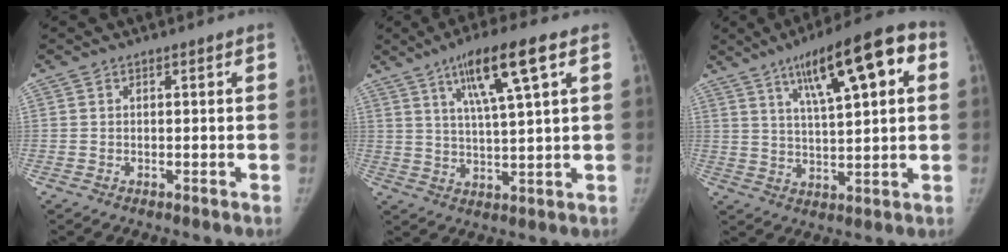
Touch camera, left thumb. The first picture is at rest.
{"total": 11.5, "force": [5.4, 1.2, 10.0], "torque": [-0.178, -0.014, 0.095]}
{"total": 16.6, "force": [6.7, 4.4, 14.5], "torque": [-0.202, 0.003, 0.101]}